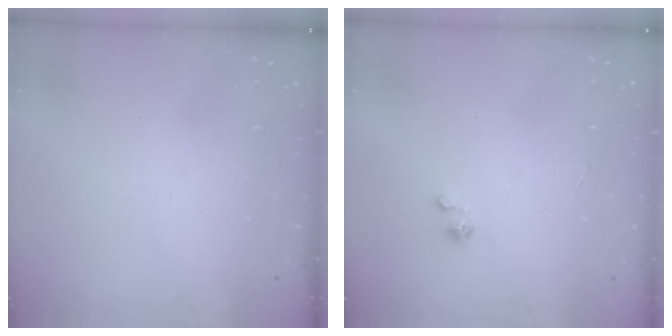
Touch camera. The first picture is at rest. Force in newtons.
{"total": 0.0}